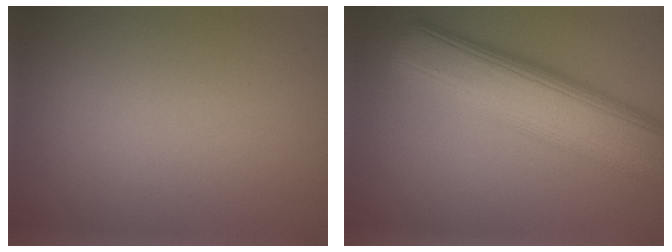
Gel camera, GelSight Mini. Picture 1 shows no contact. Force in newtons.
{"total": 9.7, "press": 9.7, "slide": 0.4}